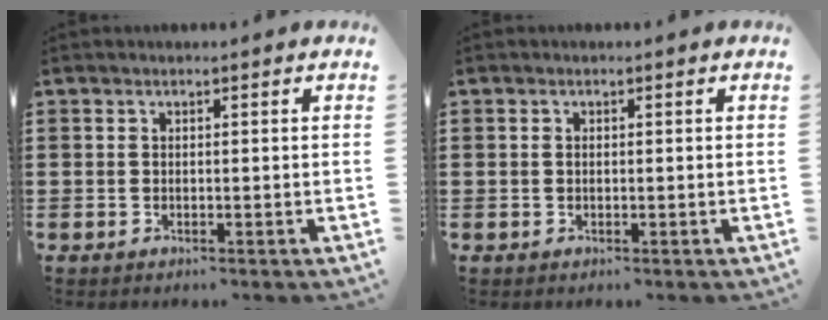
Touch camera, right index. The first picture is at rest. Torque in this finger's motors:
{"motor_torque": [-0.13, 0.28, -0.03, -0.01]}